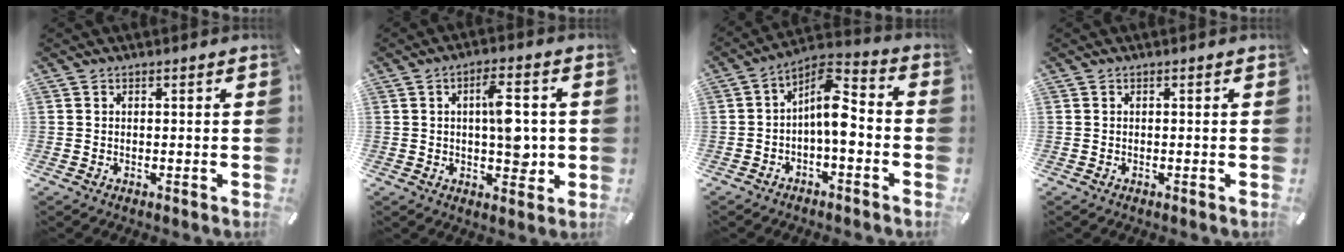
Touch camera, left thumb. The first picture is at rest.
{"total": 9.6, "force": [0.6, 4.8, 8.3], "torque": [-0.115, -0.002, 0.006]}
{"total": 9.6, "force": [-1.0, 4.7, 8.3], "torque": [-0.143, -0.003, -0.019]}
{"total": 0.0}